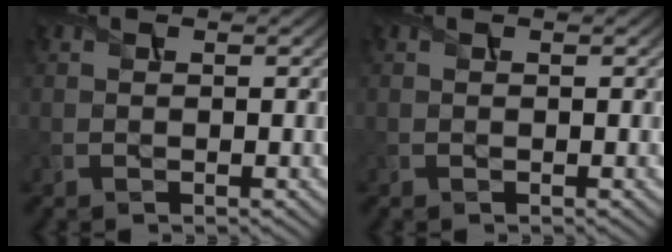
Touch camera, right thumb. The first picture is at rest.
{"total": 0.0}